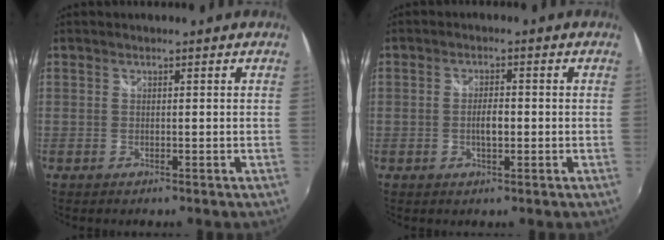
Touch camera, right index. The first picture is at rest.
{"total": 3.1, "force": [-0.5, 1.2, 2.8], "torque": [-0.049, 0.000, -0.009]}